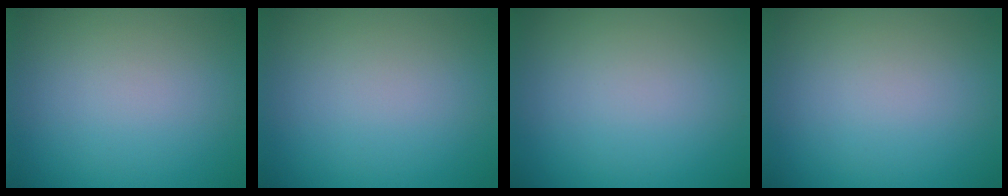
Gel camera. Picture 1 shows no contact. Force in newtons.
{"total": 0.0}
{"total": 0.0}
{"total": 0.0}